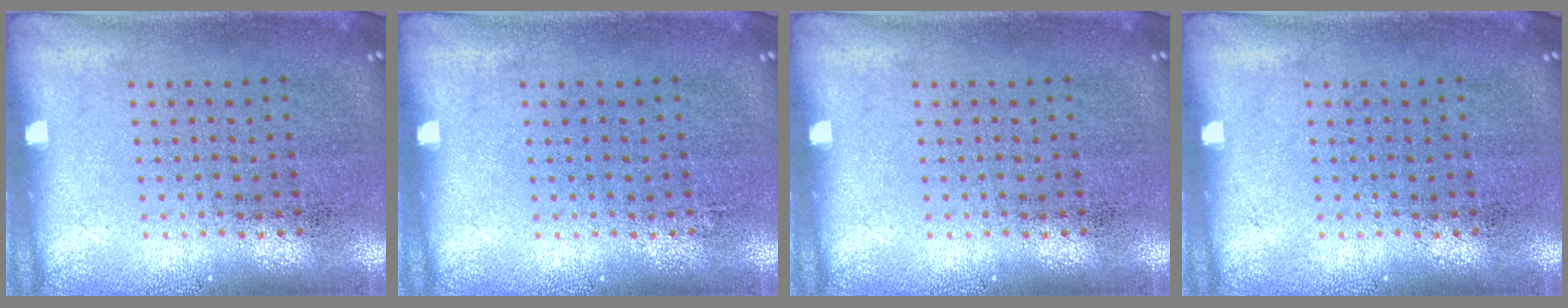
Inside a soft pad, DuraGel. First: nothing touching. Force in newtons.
{"total": 0.0}
{"total": 0.0}
{"total": 0.0}